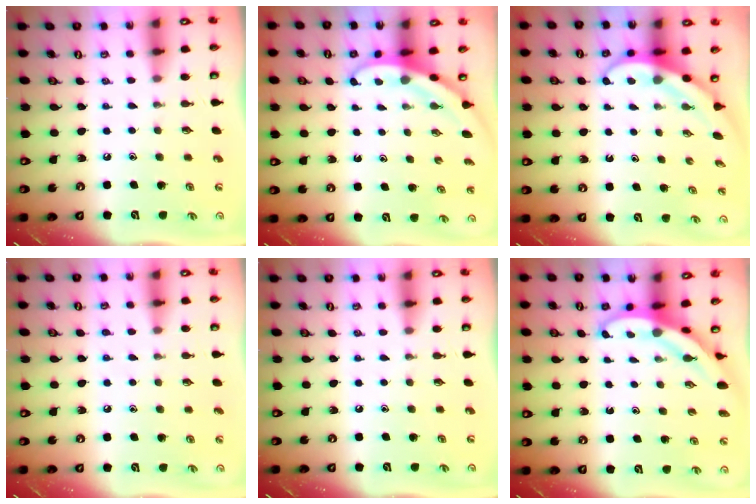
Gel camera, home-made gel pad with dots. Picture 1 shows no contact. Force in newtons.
{"total": 3.3, "press": 3.3, "slide": 0.1}
{"total": 3.6, "press": 3.6, "slide": 0.2}
{"total": 4.5, "press": 4.4, "slide": 0.8}
{"total": 0.0}
{"total": 3.4, "press": 3.4, "slide": 0.1}